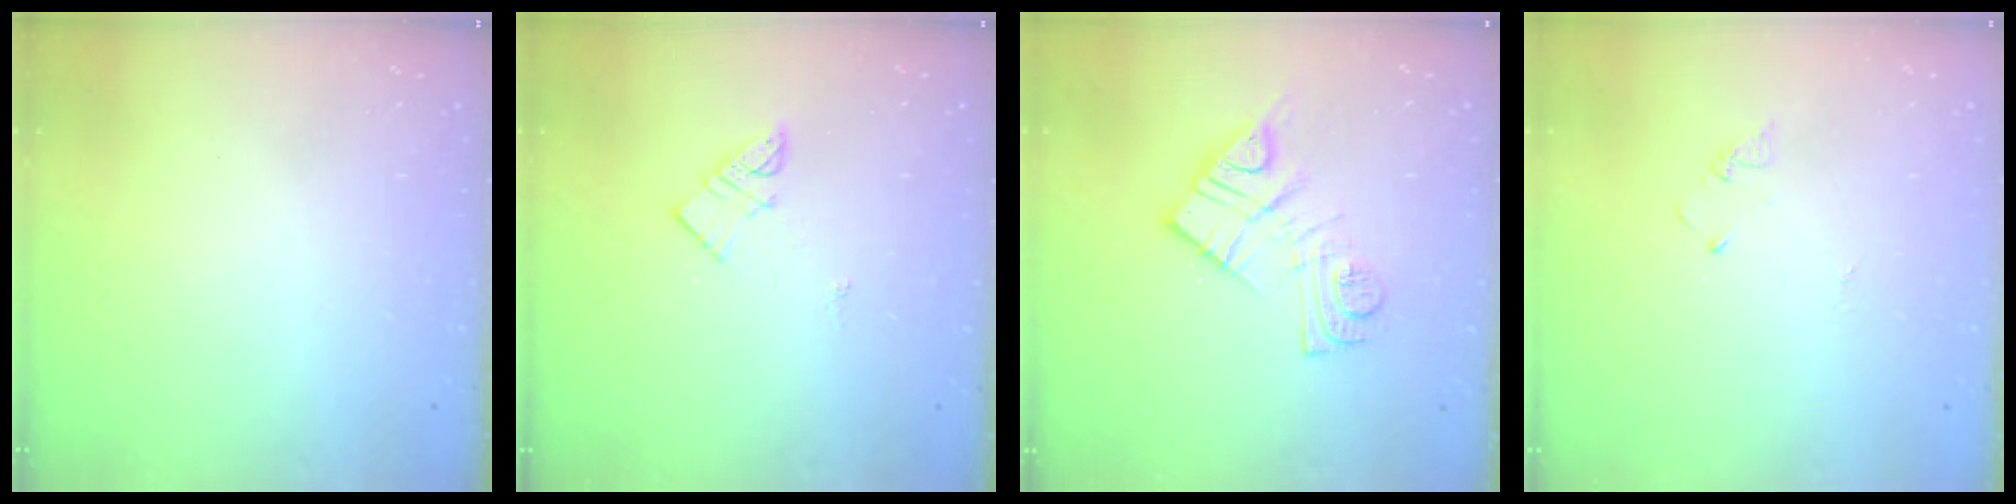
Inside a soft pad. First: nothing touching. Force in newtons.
{"total": 5.7, "press": 5.7, "slide": 0.5}
{"total": 14.5, "press": 14.4, "slide": 1.0}
{"total": 2.0, "press": 2.0, "slide": 0.3}